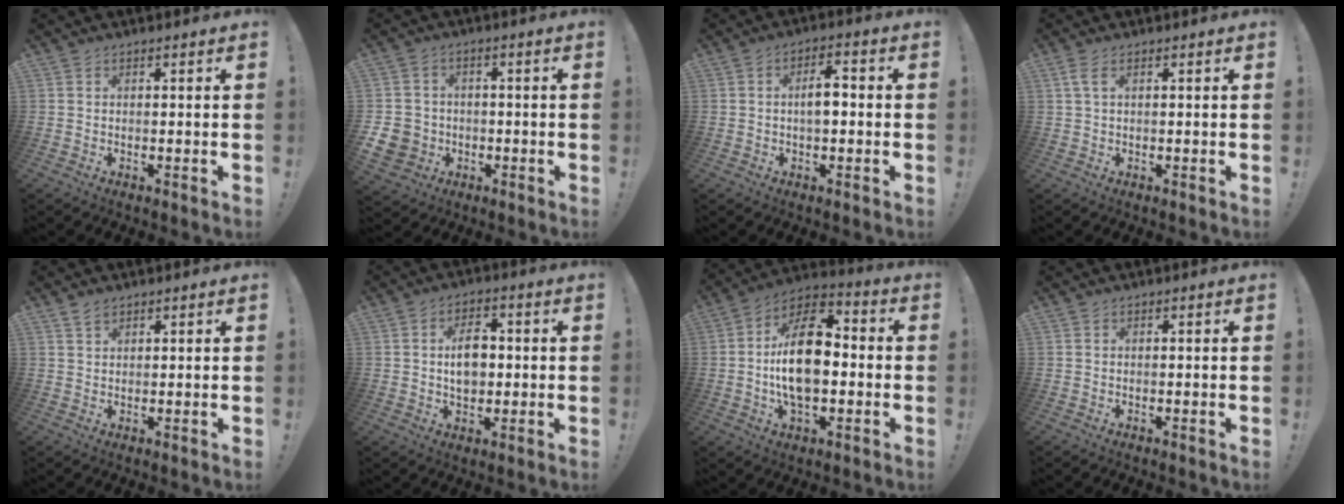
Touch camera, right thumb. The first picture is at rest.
{"total": 7.3, "force": [-2.0, 6.6, 2.5], "torque": [-0.049, 0.016, -0.033]}
{"total": 5.6, "force": [-0.5, 2.5, 5.0], "torque": [-0.074, 0.011, -0.012]}
{"total": 2.8, "force": [1.1, 1.1, 2.4], "torque": [-0.042, 0.001, 0.018]}
{"total": 2.4, "force": [1.8, 1.1, 1.0], "torque": [-0.014, -0.008, 0.033]}
{"total": 8.2, "force": [0.6, 5.7, 5.8], "torque": [-0.086, 0.001, 0.005]}
{"total": 19.1, "force": [-1.5, 10.7, 15.7], "torque": [-0.279, 0.014, -0.029]}
{"total": 0.0}